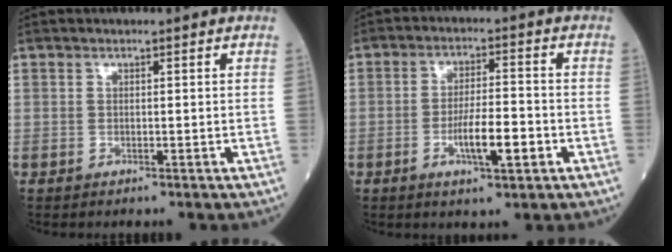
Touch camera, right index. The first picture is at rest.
{"total": 6.8, "force": [-2.4, 1.2, 6.3], "torque": [-0.114, -0.001, -0.039]}